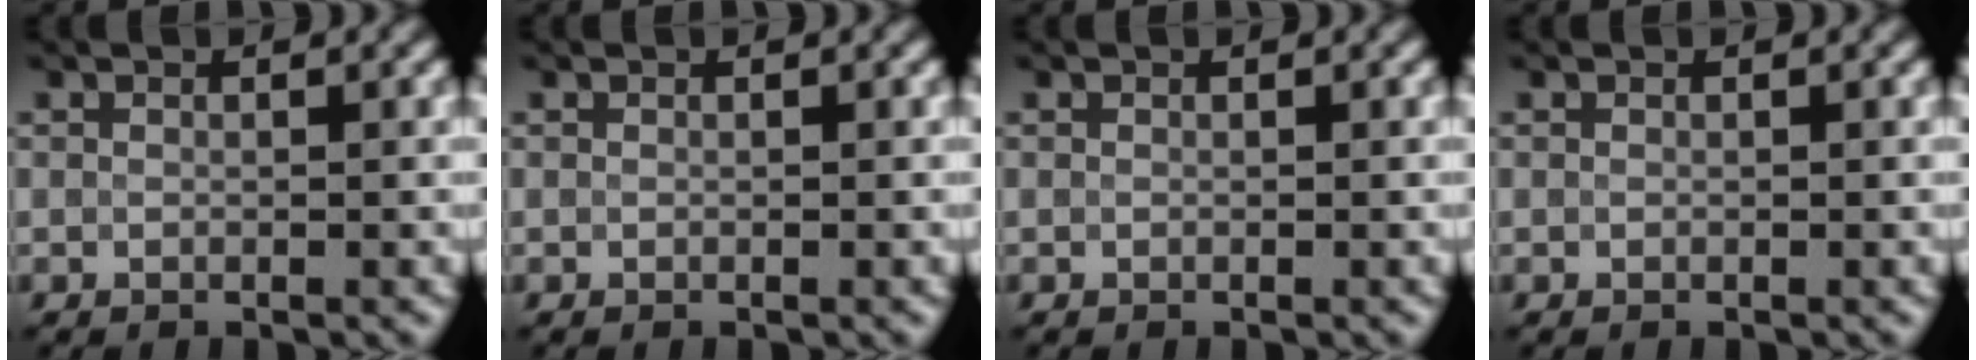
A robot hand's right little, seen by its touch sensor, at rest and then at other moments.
{"total": 0.0}
{"total": 0.0}
{"total": 0.0}